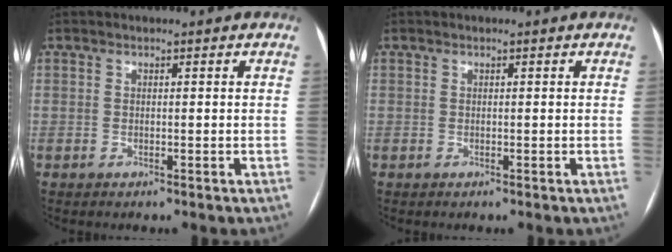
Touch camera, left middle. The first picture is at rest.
{"total": 0.0}